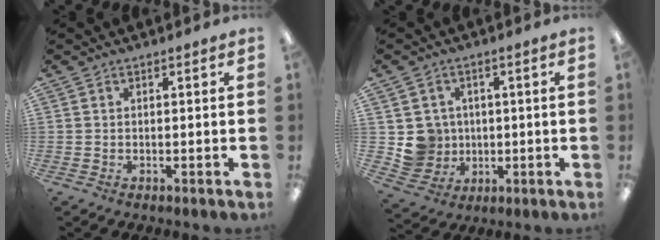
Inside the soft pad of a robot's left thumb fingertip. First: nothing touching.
{"total": 7.1, "force": [0.7, 7.1, 0.7], "torque": [-0.030, 0.002, 0.024]}